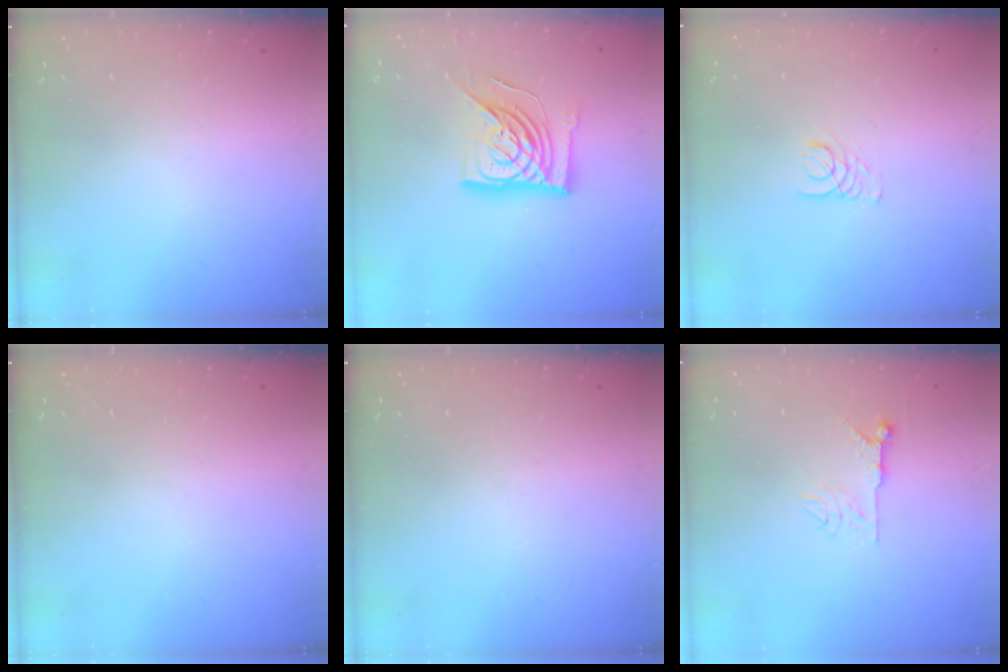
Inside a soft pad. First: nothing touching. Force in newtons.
{"total": 18.6, "press": 18.5, "slide": 2.2}
{"total": 1.9, "press": 1.9, "slide": 0.2}
{"total": 0.0}
{"total": 0.0}
{"total": 7.2, "press": 7.2, "slide": 0.5}